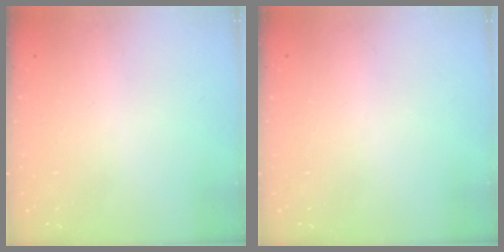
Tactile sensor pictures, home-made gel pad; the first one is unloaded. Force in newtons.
{"total": 0.0}